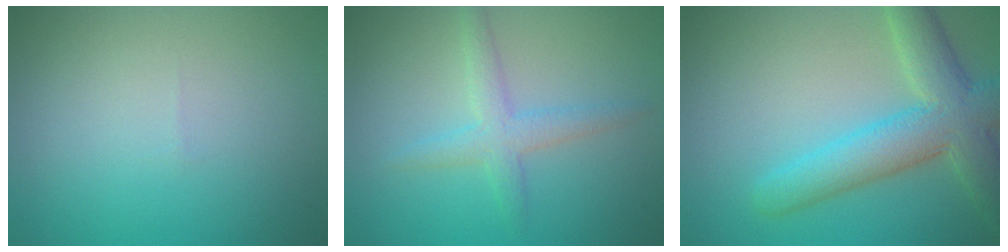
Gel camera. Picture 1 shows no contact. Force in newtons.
{"total": 2.6, "press": 2.6, "slide": 0.0}
{"total": 6.7, "press": 6.7, "slide": 0.5}